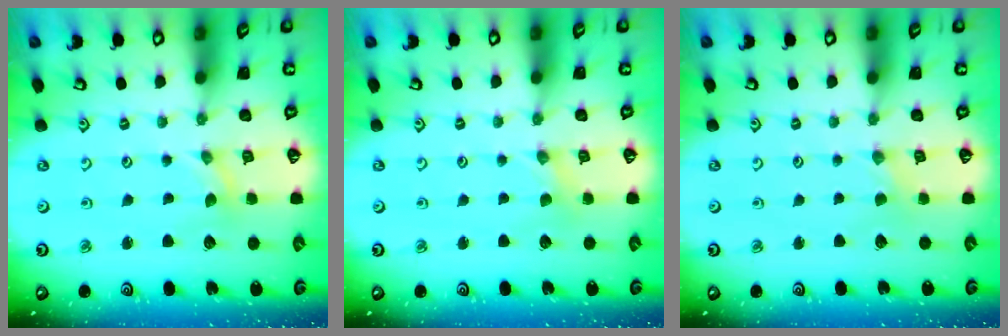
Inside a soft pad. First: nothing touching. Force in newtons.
{"total": 0.0}
{"total": 0.0}